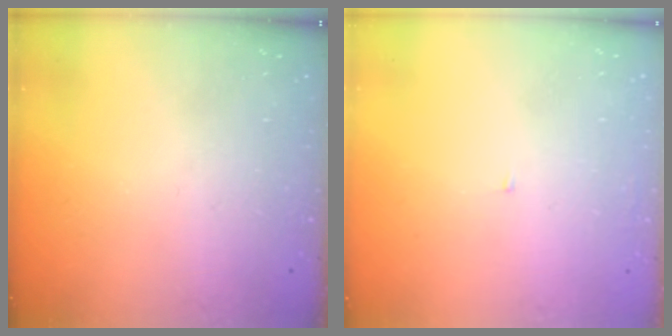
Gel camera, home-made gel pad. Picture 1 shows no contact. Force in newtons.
{"total": 2.1, "press": 2.1, "slide": 0.2}